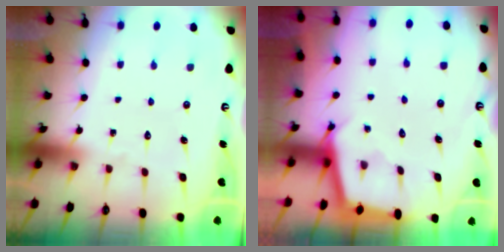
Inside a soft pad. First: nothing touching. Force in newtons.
{"total": 2.3, "press": 2.3, "slide": 0.2}